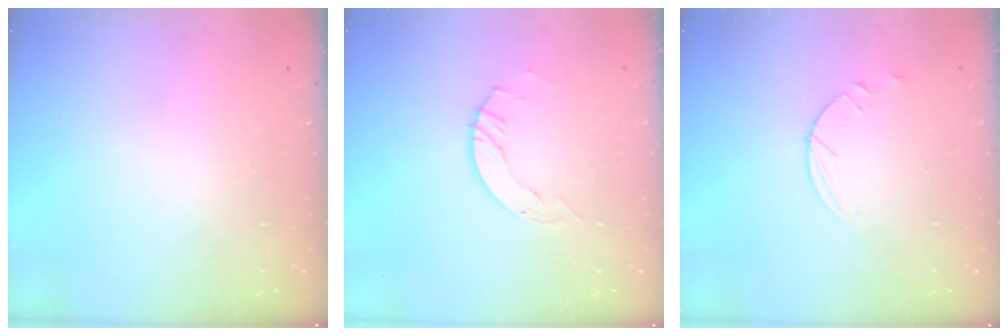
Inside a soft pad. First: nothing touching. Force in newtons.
{"total": 2.1, "press": 2.1, "slide": 0.3}
{"total": 2.5, "press": 2.4, "slide": 0.3}